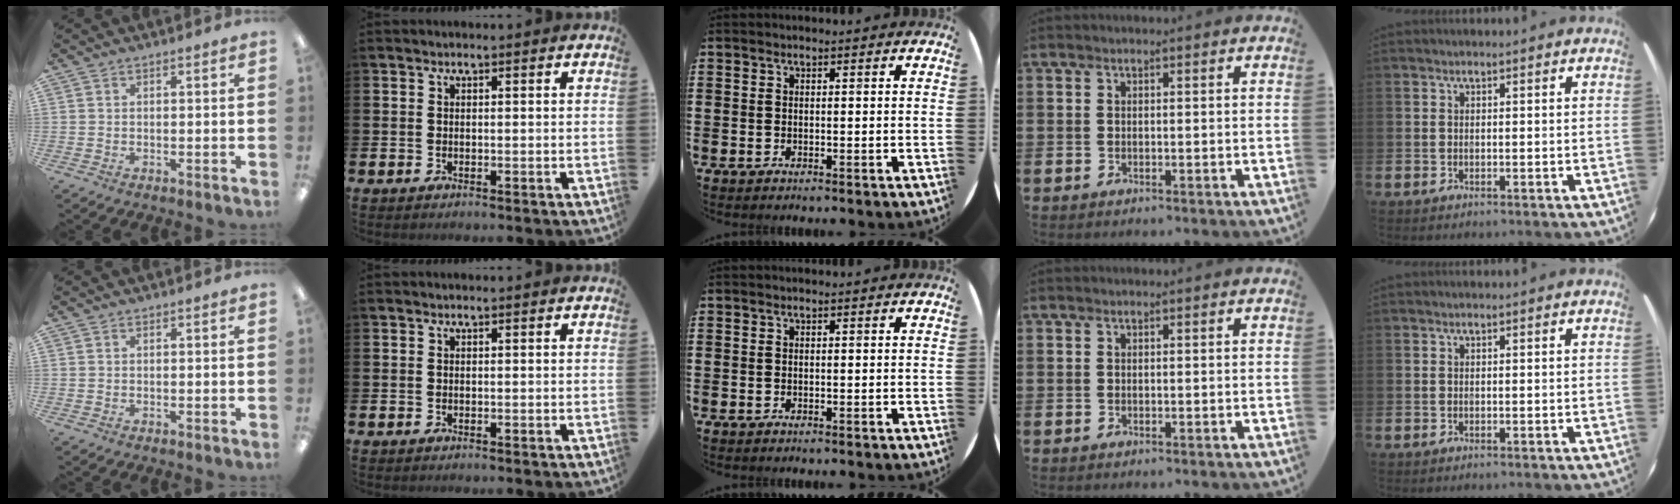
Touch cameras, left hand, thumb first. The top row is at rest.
{}